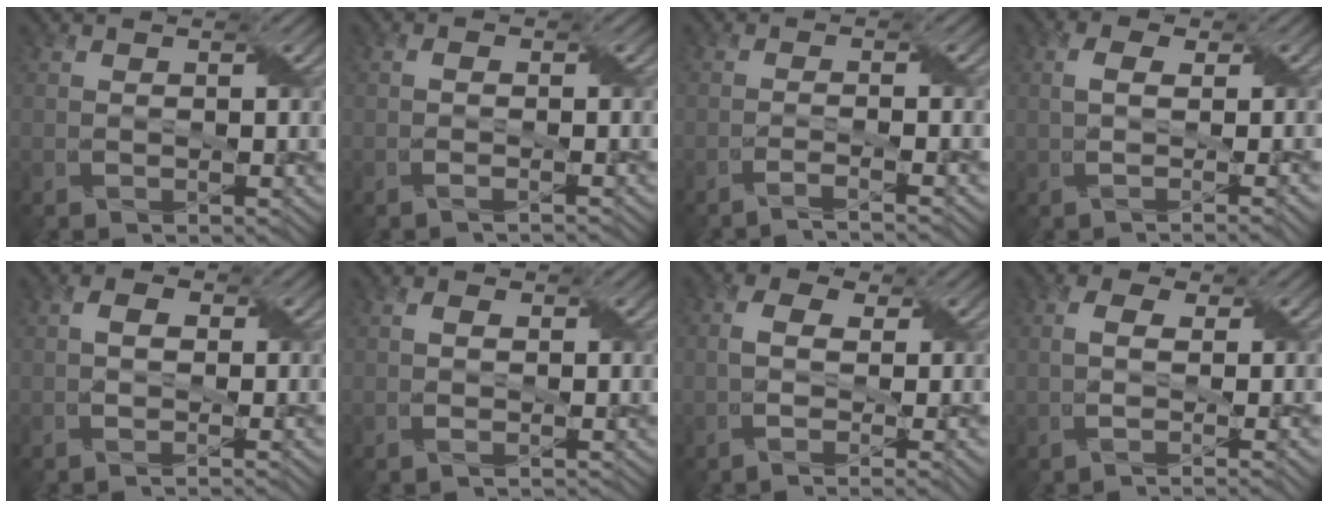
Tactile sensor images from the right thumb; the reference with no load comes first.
{"total": 1.3, "force": [-0.7, 0.3, 1.0], "torque": [-0.014, 0.003, -0.021]}
{"total": 2.8, "force": [-1.9, 0.1, 2.1], "torque": [-0.027, 0.009, -0.054]}
{"total": 3.9, "force": [0.0, 1.3, 3.7], "torque": [-0.052, 0.009, -0.010]}
{"total": 2.1, "force": [-0.9, 0.9, 1.7], "torque": [-0.030, 0.004, -0.017]}
{"total": 1.5, "force": [-0.5, 0.9, 1.1], "torque": [-0.019, -0.001, -0.009]}
{"total": 4.6, "force": [-1.0, 1.6, 4.2], "torque": [-0.070, 0.002, -0.024]}
{"total": 3.1, "force": [-0.5, 1.1, 2.9], "torque": [-0.045, 0.005, -0.019]}